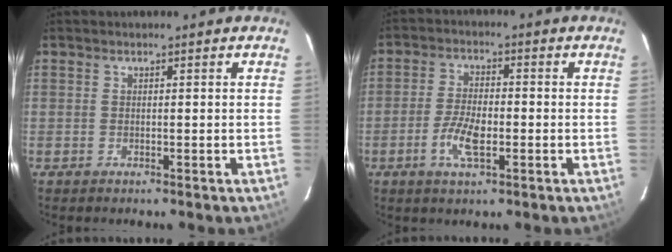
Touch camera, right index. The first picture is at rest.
{"total": 6.3, "force": [-2.2, 2.4, 5.4], "torque": [-0.116, 0.002, -0.044]}